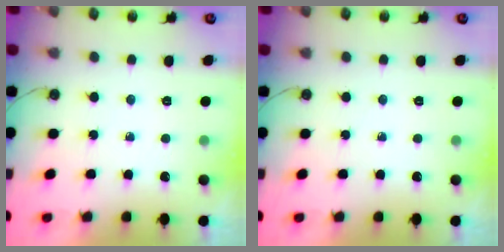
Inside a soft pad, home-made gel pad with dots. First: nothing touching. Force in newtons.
{"total": 0.0}